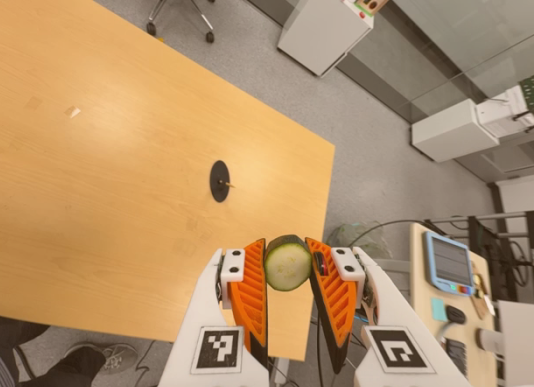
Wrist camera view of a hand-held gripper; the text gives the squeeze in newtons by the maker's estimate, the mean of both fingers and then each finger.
{"total": 7.8, "left": 7.6, "right": 8.1}